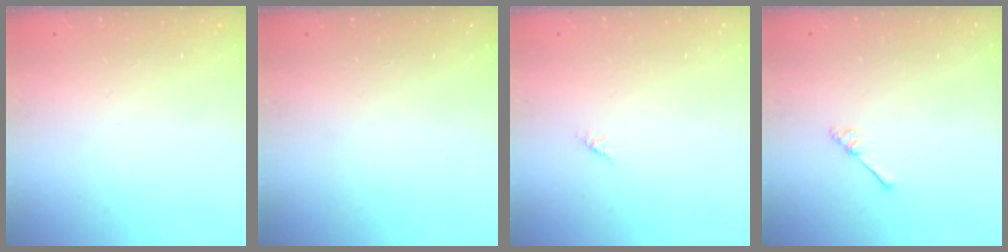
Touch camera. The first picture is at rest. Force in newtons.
{"total": 0.0}
{"total": 1.2, "press": 1.2, "slide": 0.3}
{"total": 3.0, "press": 3.0, "slide": 0.3}